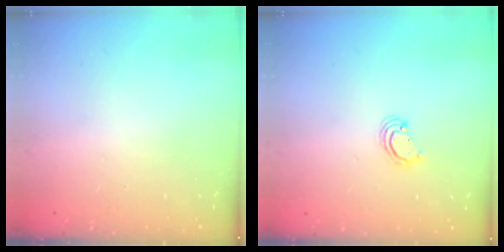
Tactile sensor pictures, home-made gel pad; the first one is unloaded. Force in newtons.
{"total": 2.2, "press": 2.2, "slide": 0.2}